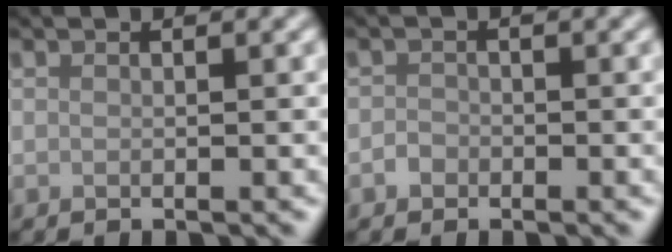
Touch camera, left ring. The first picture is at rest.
{"total": 1.0, "force": [-0.5, 0.8, 0.2], "torque": [0.000, 0.001, -0.012]}